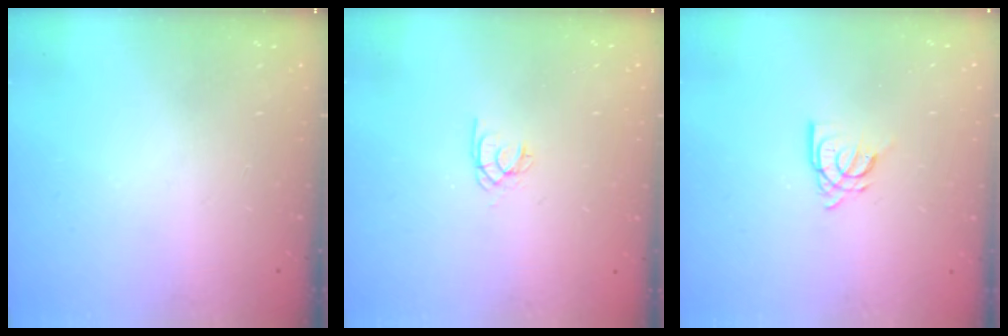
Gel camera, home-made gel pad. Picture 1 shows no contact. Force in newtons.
{"total": 1.9, "press": 1.9, "slide": 0.2}
{"total": 8.3, "press": 8.3, "slide": 1.0}